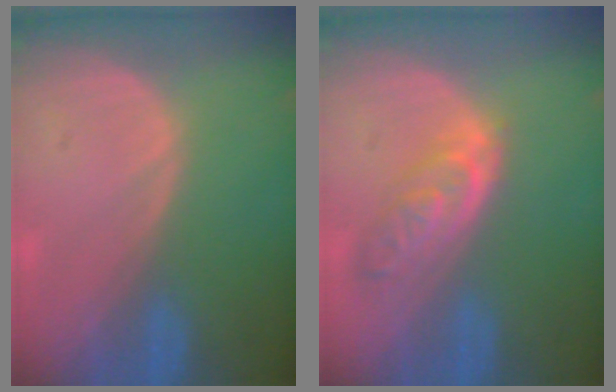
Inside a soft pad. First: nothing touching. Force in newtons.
{"total": 5.2, "press": 5.2, "slide": 0.4}